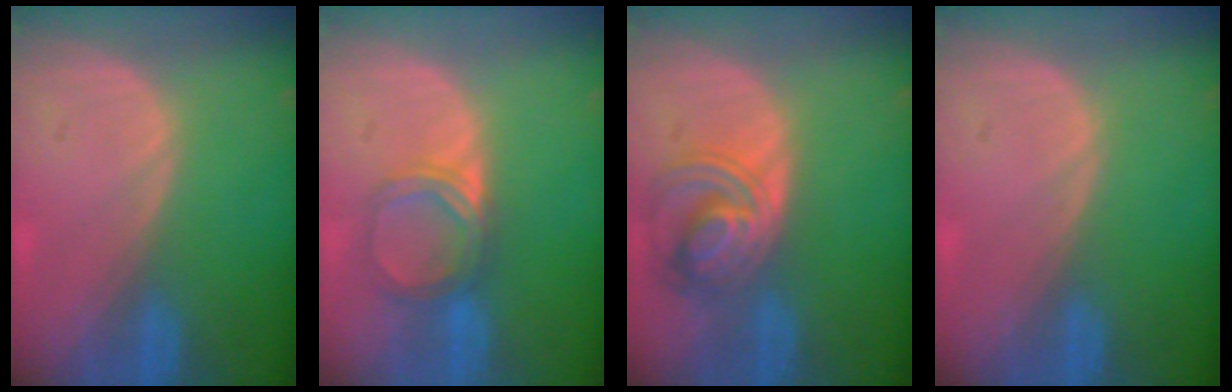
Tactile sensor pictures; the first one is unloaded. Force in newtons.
{"total": 4.9, "press": 4.6, "slide": 1.8}
{"total": 6.8, "press": 6.7, "slide": 1.2}
{"total": 0.0}